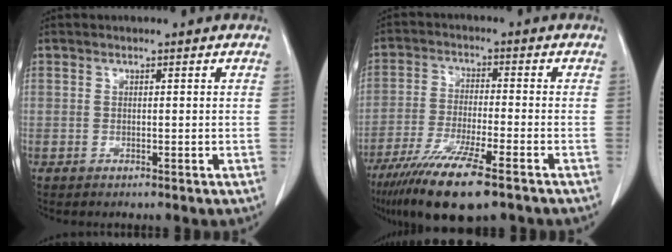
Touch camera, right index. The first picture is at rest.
{"total": 13.3, "force": [-8.8, 1.5, 9.8], "torque": [-0.182, -0.038, -0.151]}